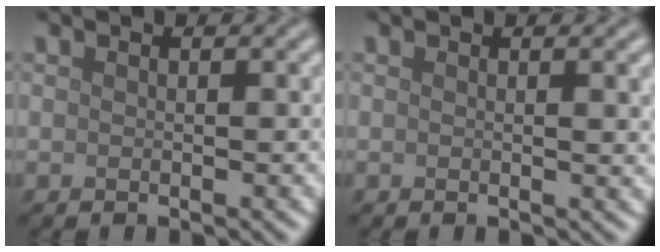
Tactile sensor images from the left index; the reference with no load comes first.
{"total": 1.7, "force": [0.5, 0.5, 1.5], "torque": [-0.013, 0.003, 0.005]}